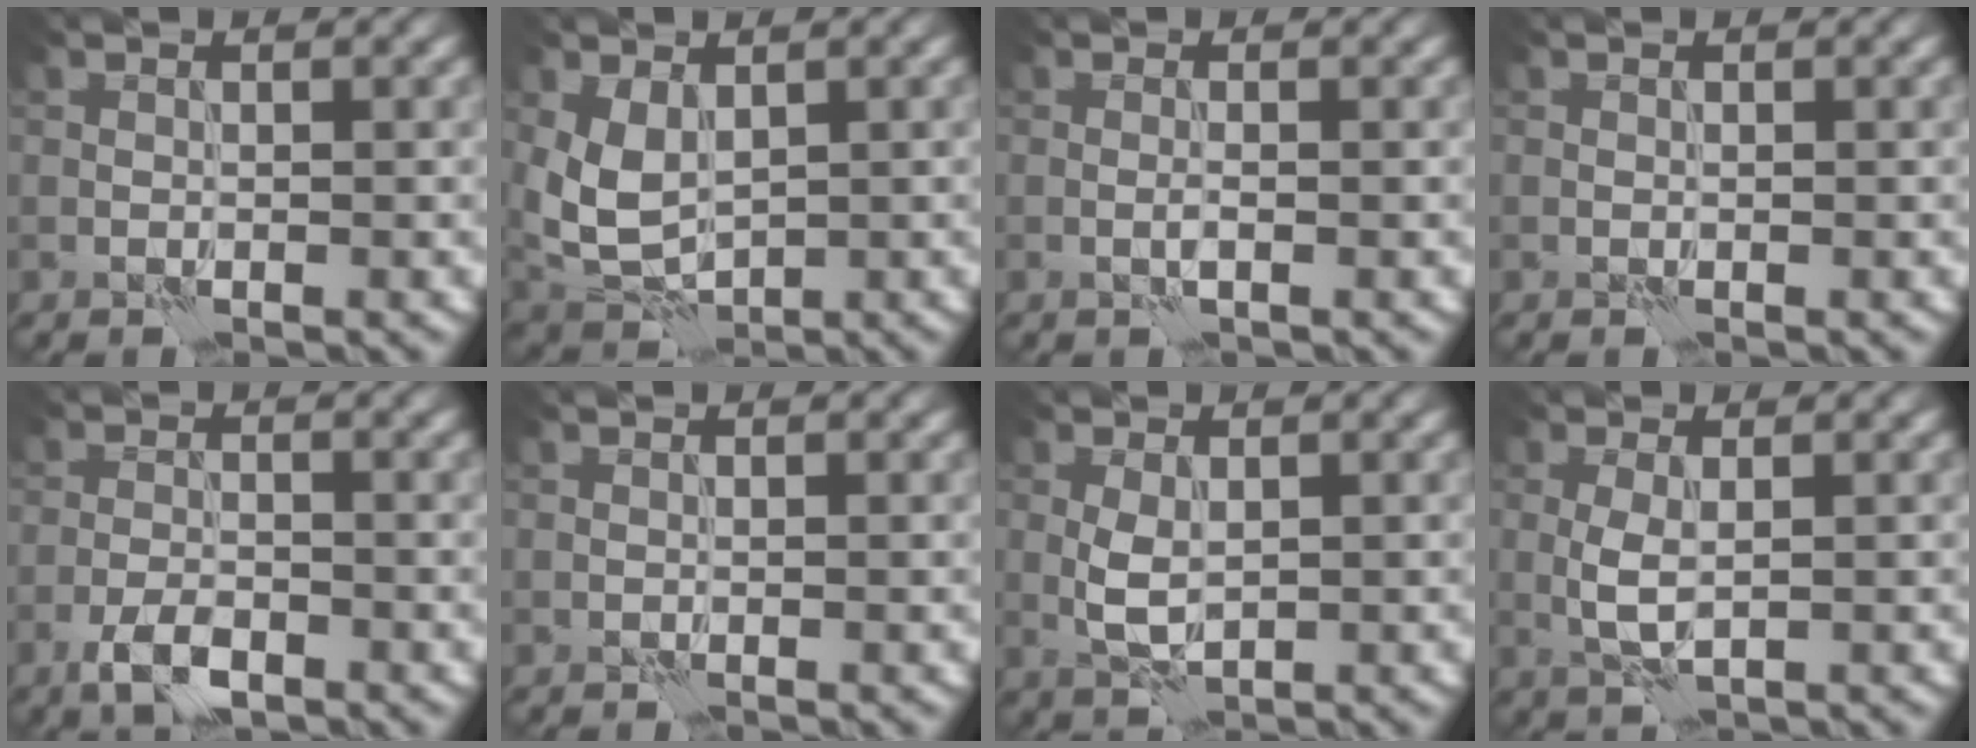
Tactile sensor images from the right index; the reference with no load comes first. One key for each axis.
{"total": 4.1, "fx": 1.0, "fy": 2.8, "fz": 2.8, "tx": -0.070, "ty": -0.005, "tz": 0.025}
{"total": 0.6, "fx": 0.0, "fy": 0.0, "fz": 0.6, "tx": -0.013, "ty": 0.000, "tz": -0.003}
{"total": 0.0}
{"total": 3.1, "fx": -2.0, "fy": 1.3, "fz": 2.1, "tx": -0.041, "ty": -0.001, "tz": -0.042}
{"total": 0.0}
{"total": 2.5, "fx": 0.3, "fy": 1.5, "fz": 2.0, "tx": -0.045, "ty": -0.002, "tz": 0.007}
{"total": 2.2, "fx": 0.2, "fy": 0.9, "fz": 2.0, "tx": -0.048, "ty": -0.002, "tz": 0.004}